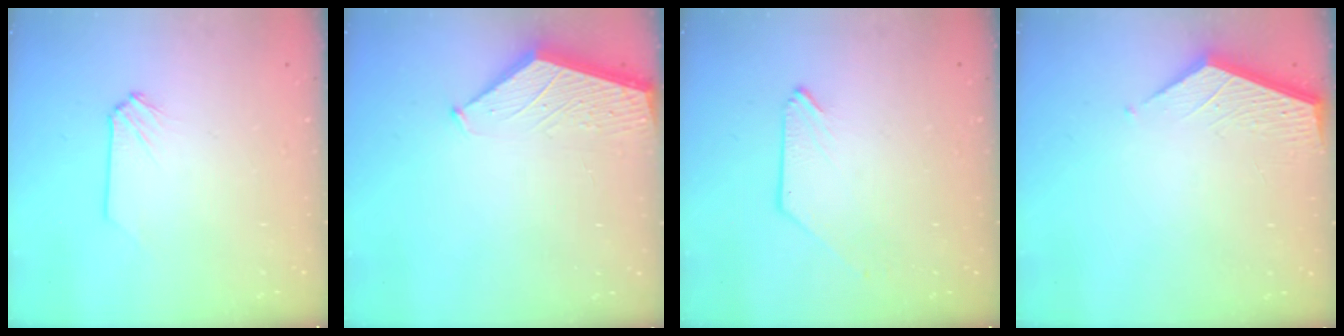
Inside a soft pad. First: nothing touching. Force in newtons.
{"total": 2.4, "press": 2.4, "slide": 0.3}
{"total": 0.0}
{"total": 3.6, "press": 3.6, "slide": 0.4}